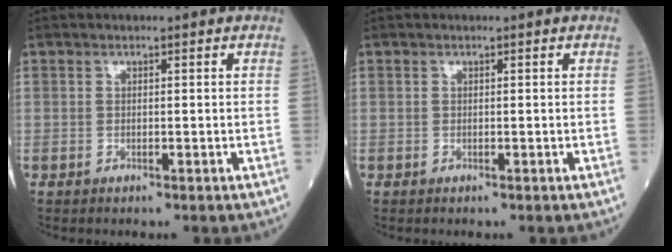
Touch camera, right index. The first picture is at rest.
{"total": 0.0}